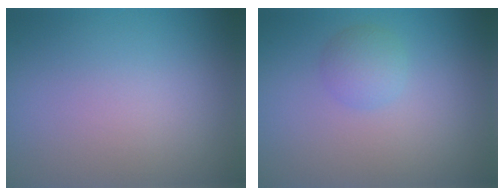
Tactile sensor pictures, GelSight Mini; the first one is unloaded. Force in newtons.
{"total": 1.9, "press": 1.9, "slide": 0.1}